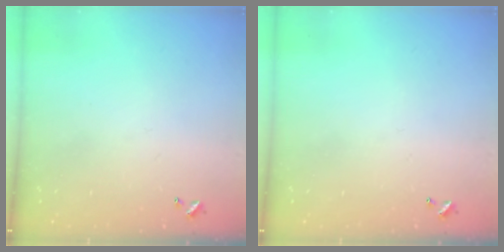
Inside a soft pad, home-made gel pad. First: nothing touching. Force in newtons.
{"total": 0.0}